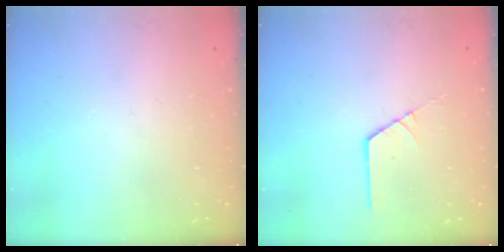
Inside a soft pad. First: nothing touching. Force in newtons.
{"total": 1.0, "press": 1.0, "slide": 0.1}